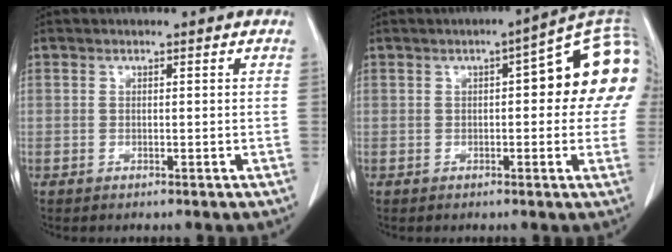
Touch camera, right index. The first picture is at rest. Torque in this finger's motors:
{"motor_torque": [1.29, 0.81, 0.36, 0.06]}